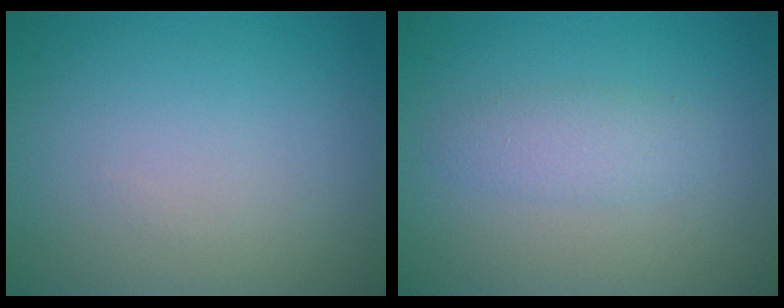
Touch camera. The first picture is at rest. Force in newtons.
{"total": 2.0, "press": 2.0, "slide": 0.0}